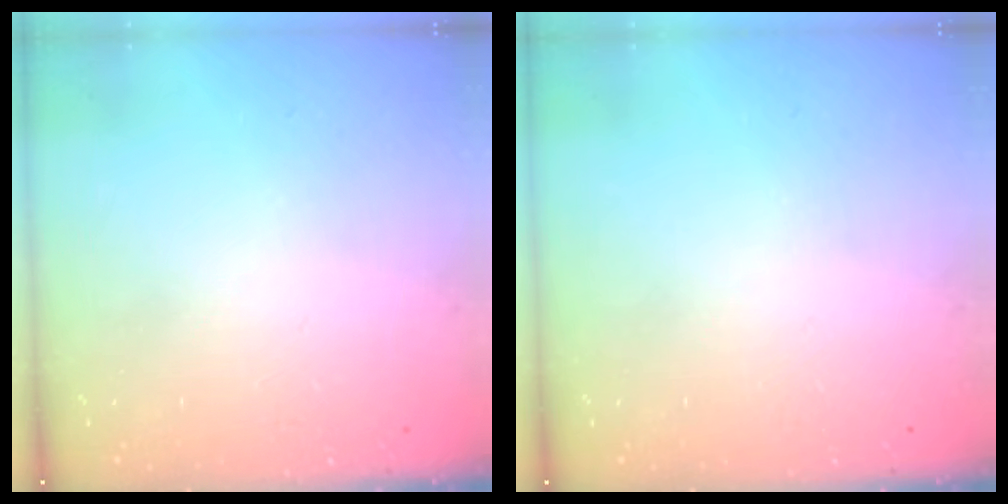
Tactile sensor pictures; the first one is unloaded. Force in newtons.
{"total": 0.0}